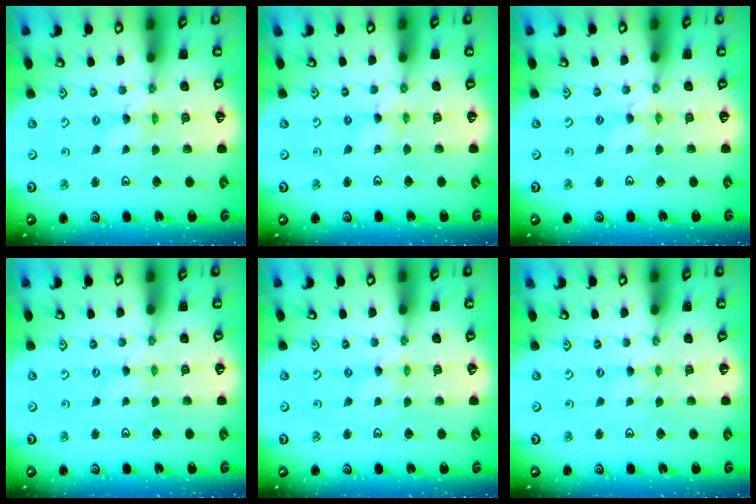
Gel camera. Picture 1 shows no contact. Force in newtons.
{"total": 1.9, "press": 1.9, "slide": 0.2}
{"total": 2.1, "press": 2.1, "slide": 0.3}
{"total": 0.0}
{"total": 0.0}
{"total": 0.0}